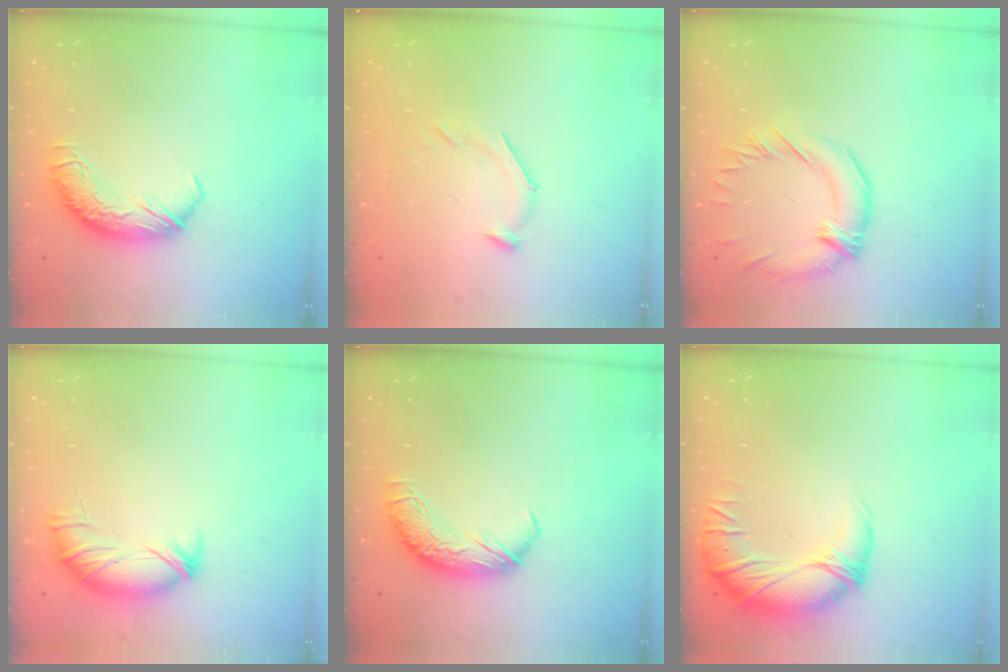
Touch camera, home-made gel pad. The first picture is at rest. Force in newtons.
{"total": 6.4, "press": 6.3, "slide": 0.9}
{"total": 2.1, "press": 1.3, "slide": 1.6}
{"total": 4.7, "press": 4.6, "slide": 1.1}
{"total": 0.0}
{"total": 4.8, "press": 3.2, "slide": 3.6}